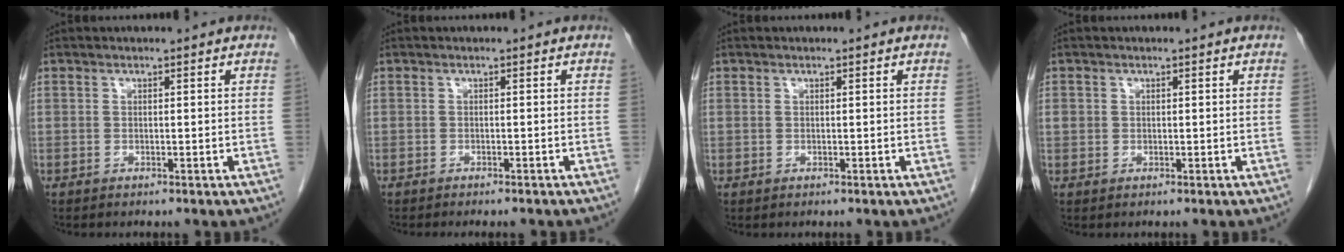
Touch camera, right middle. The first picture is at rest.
{"total": 4.8, "force": [-4.2, 0.6, 2.1], "torque": [-0.024, -0.008, -0.054]}
{"total": 0.0}
{"total": 1.1, "force": [0.2, 1.0, 0.3], "torque": [0.000, 0.009, 0.004]}